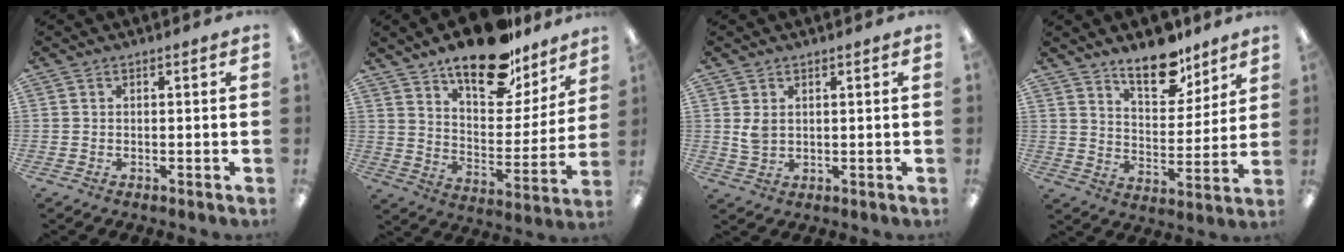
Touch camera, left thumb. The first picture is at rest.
{"total": 19.4, "force": [15.0, 7.7, 9.5], "torque": [-0.145, -0.100, 0.257]}
{"total": 3.4, "force": [1.4, 2.1, 2.2], "torque": [-0.040, -0.001, 0.023]}
{"total": 12.8, "force": [10.2, 5.4, 5.6], "torque": [-0.069, -0.066, 0.181]}